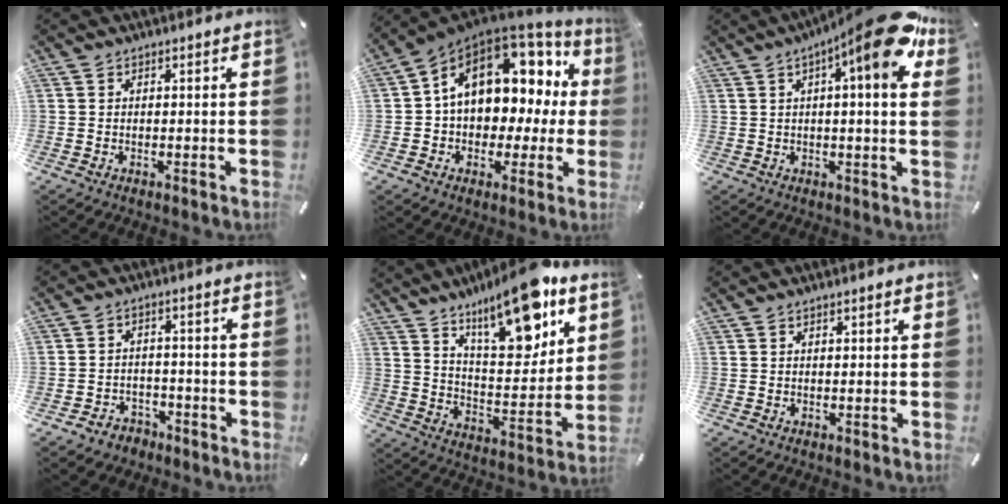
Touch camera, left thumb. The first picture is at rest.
{"total": 15.5, "force": [4.4, 11.0, 10.1], "torque": [-0.148, -0.015, 0.080]}
{"total": 14.9, "force": [6.4, 2.3, 13.2], "torque": [-0.180, -0.042, 0.090]}
{"total": 3.8, "force": [-2.4, 2.9, 0.3], "torque": [-0.005, 0.010, -0.048]}
{"total": 18.4, "force": [12.7, 6.9, 11.3], "torque": [-0.164, -0.080, 0.211]}
{"total": 0.7, "force": [0.4, 0.0, 0.7], "torque": [-0.012, -0.001, 0.006]}